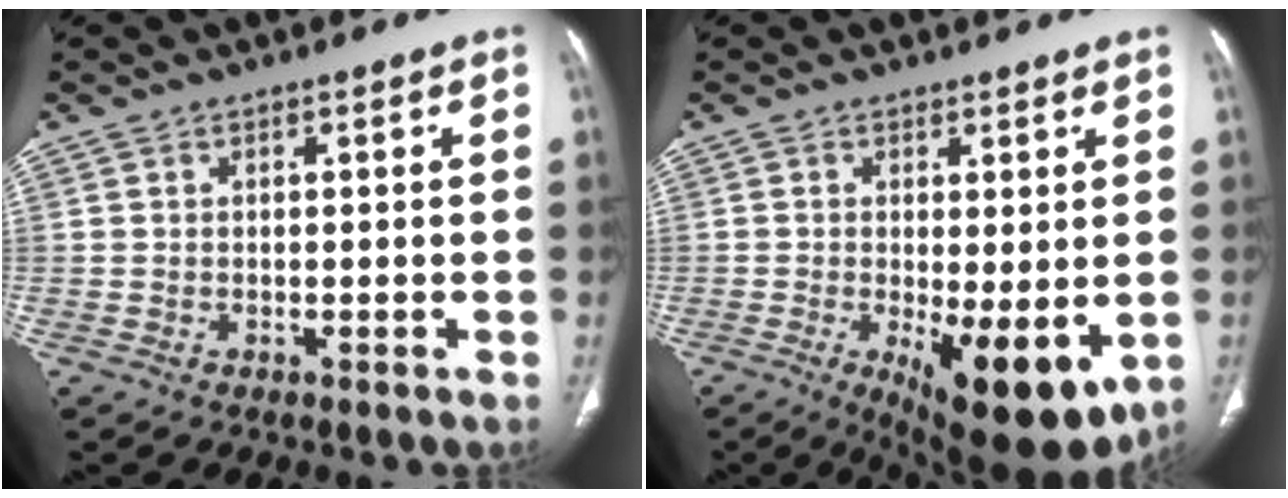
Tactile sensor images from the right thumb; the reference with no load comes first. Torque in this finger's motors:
{"motor_torque": [2.32, 2.69, 0.96, -0.85, 0.41]}